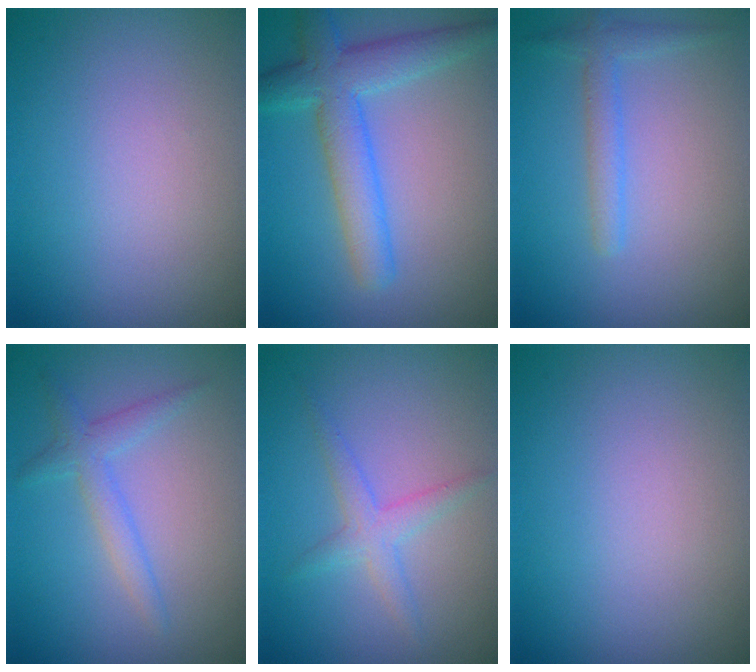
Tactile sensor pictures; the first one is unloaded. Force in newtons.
{"total": 5.3, "press": 5.3, "slide": 0.2}
{"total": 1.4, "press": 1.4, "slide": 0.1}
{"total": 2.2, "press": 2.2, "slide": 0.1}
{"total": 2.1, "press": 2.1, "slide": 0.1}
{"total": 0.0}